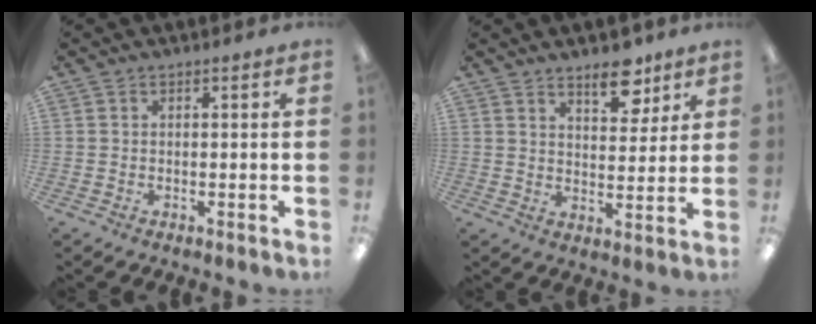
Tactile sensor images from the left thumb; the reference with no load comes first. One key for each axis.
{"total": 9.0, "fx": 6.5, "fy": 4.2, "fz": 4.5, "tx": -0.034, "ty": -0.044, "tz": 0.107}